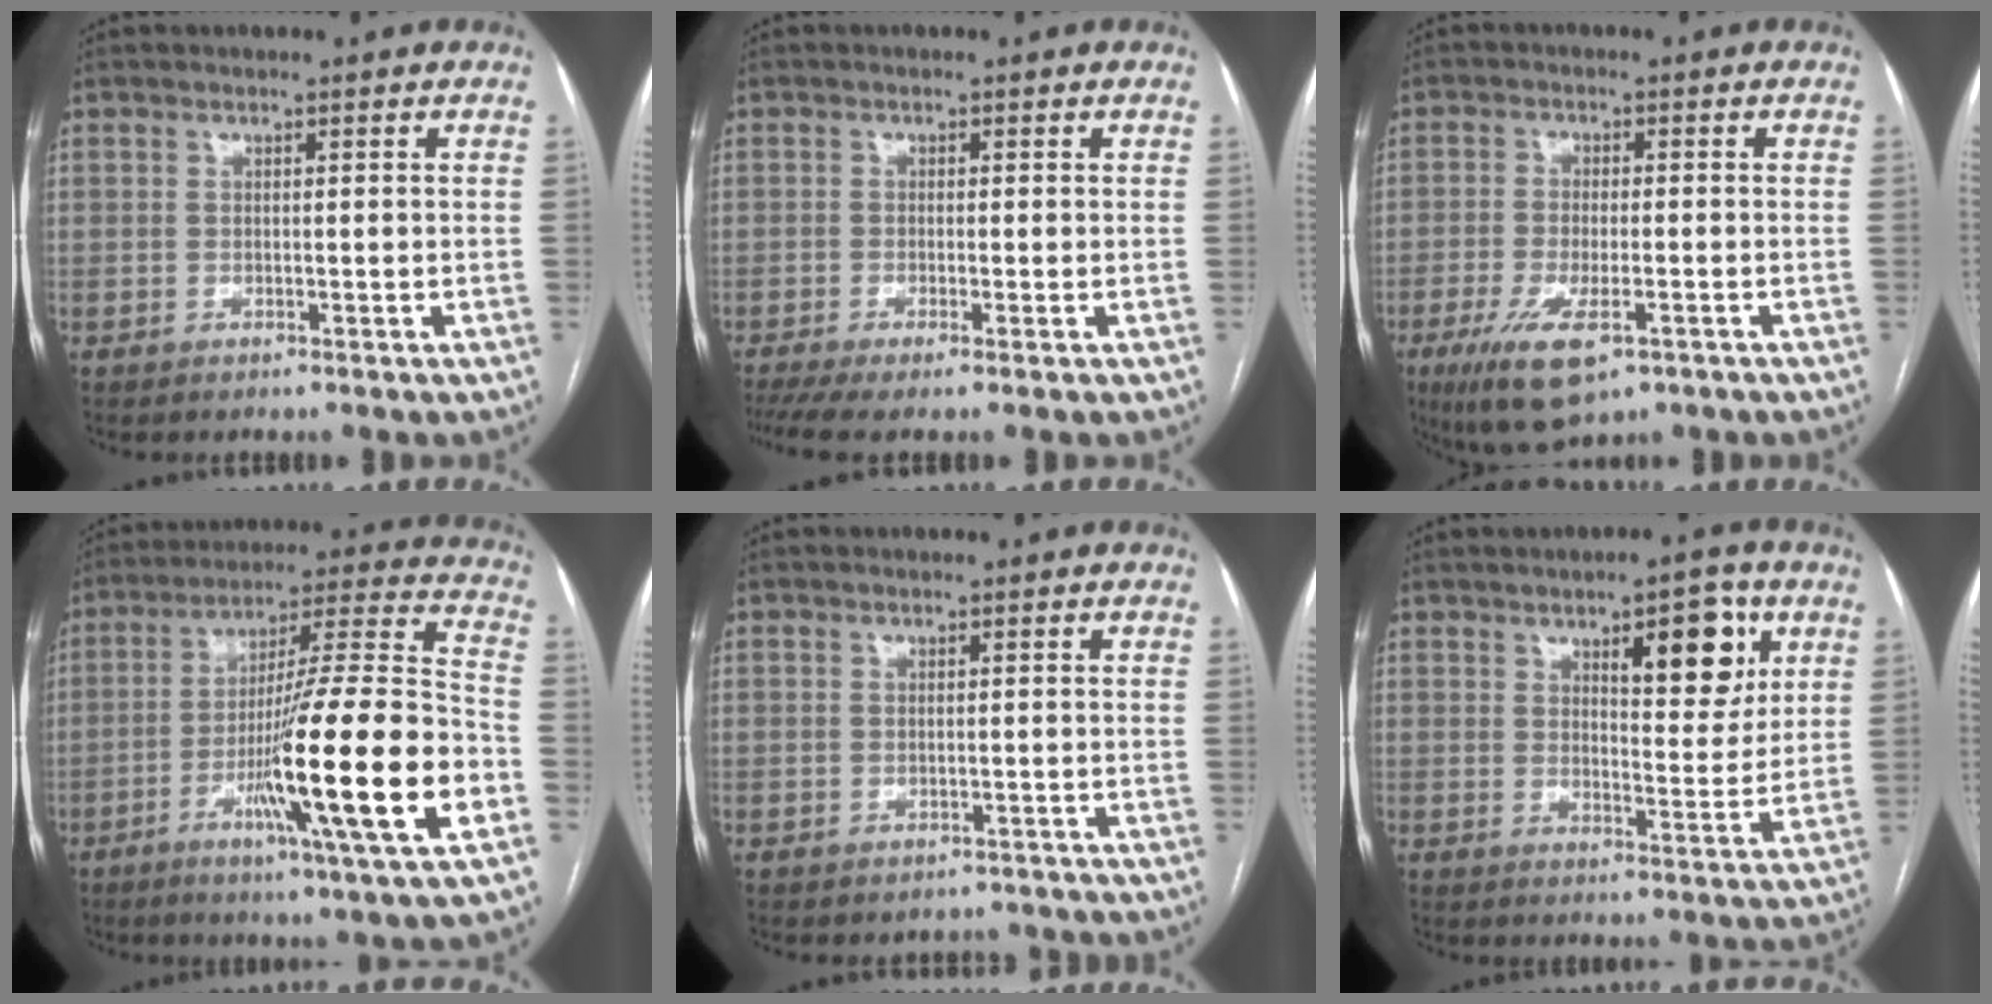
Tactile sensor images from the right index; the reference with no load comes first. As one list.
[{"total": 5.1, "force": [-3.3, 0.6, 3.9], "torque": [-0.069, -0.006, -0.059]}, {"total": 9.7, "force": [-5.1, 3.2, 7.6], "torque": [-0.143, -0.020, -0.081]}, {"total": 22.8, "force": [-7.5, -0.1, 21.5], "torque": [-0.332, -0.018, -0.127]}, {"total": 2.6, "force": [-2.2, 1.3, -0.4], "torque": [0.008, 0.008, -0.030]}, {"total": 9.6, "force": [4.6, 2.9, 7.9], "torque": [-0.106, 0.001, 0.065]}]